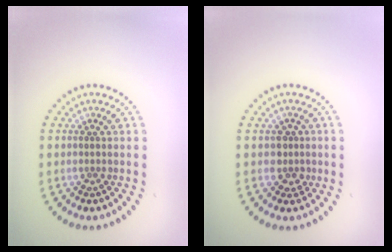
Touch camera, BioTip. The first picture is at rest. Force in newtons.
{"total": 1.7, "press": 1.4, "slide": 0.9}